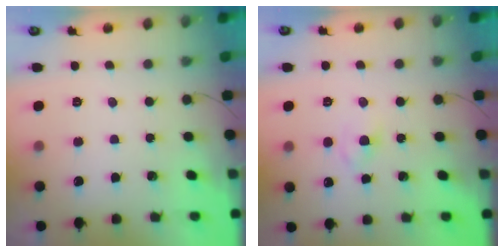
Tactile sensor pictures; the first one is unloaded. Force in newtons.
{"total": 2.9, "press": 2.7, "slide": 1.2}